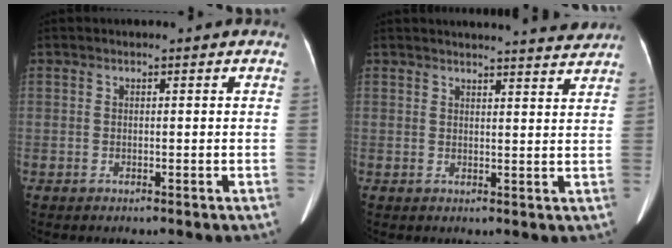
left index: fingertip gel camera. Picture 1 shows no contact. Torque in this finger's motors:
{"motor_torque": [-0.09, -1.00, 0.08, 0.04]}